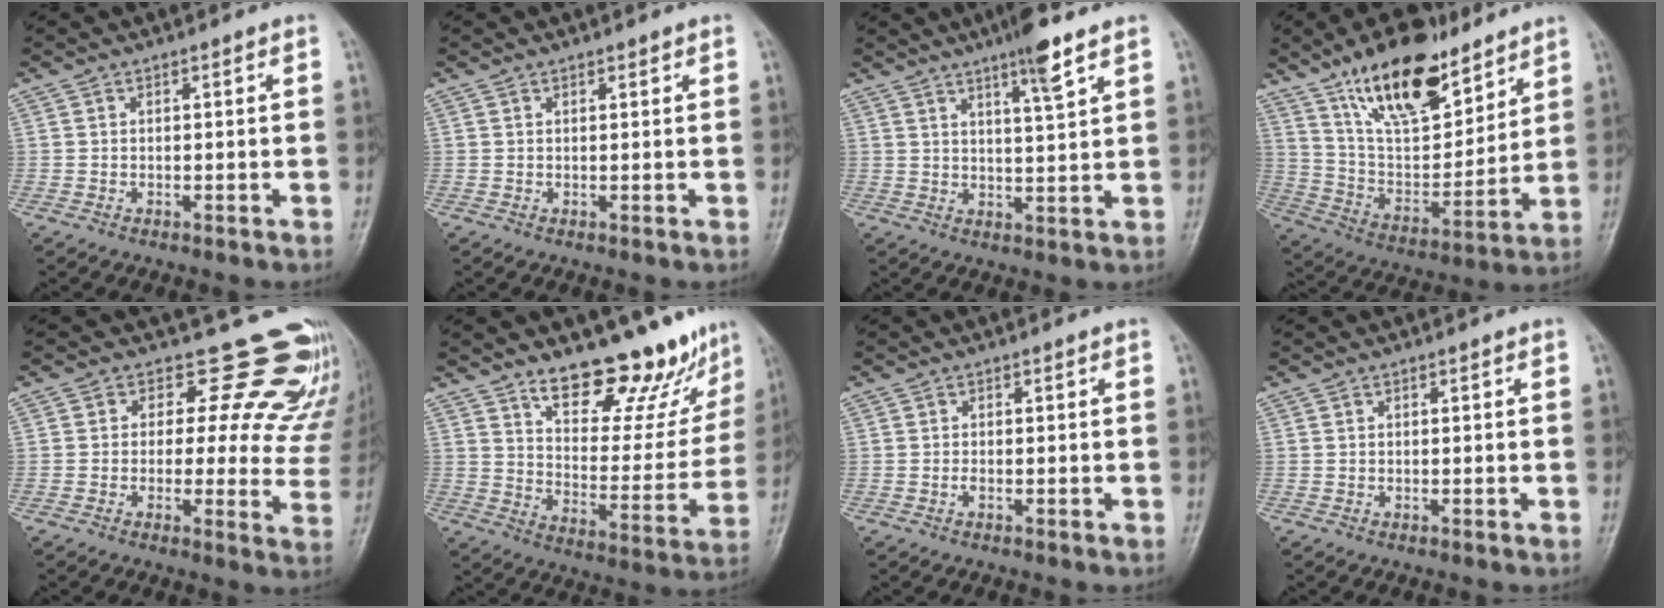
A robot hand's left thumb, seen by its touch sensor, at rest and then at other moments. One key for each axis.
{"total": 0.8, "fx": 0.6, "fy": 0.4, "fz": 0.3, "tx": 0.000, "ty": -0.003, "tz": 0.006}
{"total": 6.8, "fx": 4.4, "fy": 0.6, "fz": 5.2, "tx": -0.084, "ty": -0.024, "tz": 0.072}
{"total": 20.6, "fx": 13.6, "fy": 8.8, "fz": 12.7, "tx": -0.164, "ty": -0.070, "tz": 0.246}
{"total": 17.3, "fx": 14.6, "fy": 7.5, "fz": 5.2, "tx": 0.002, "ty": -0.098, "tz": 0.138}
{"total": 18.0, "fx": 14.4, "fy": 6.6, "fz": 8.4, "tx": -0.063, "ty": -0.111, "tz": 0.212}
{"total": 0.6, "fx": -0.2, "fy": 0.3, "fz": 0.5, "tx": -0.006, "ty": 0.000, "tz": -0.005}
{"total": 0.0}